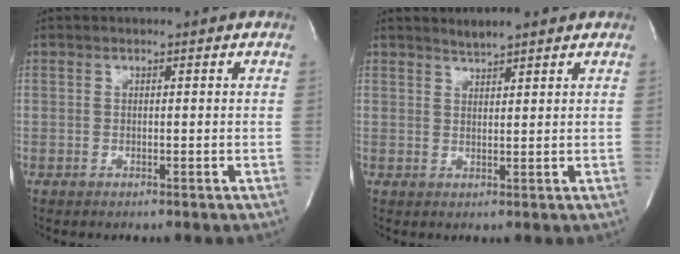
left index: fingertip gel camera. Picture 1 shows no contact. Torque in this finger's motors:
{"motor_torque": [-0.03, -0.11, -0.05, 0.02]}